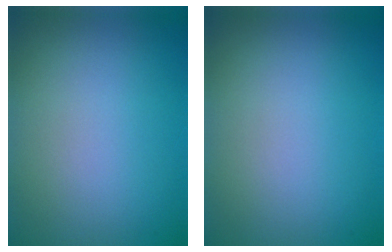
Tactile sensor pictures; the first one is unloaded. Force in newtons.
{"total": 0.0}